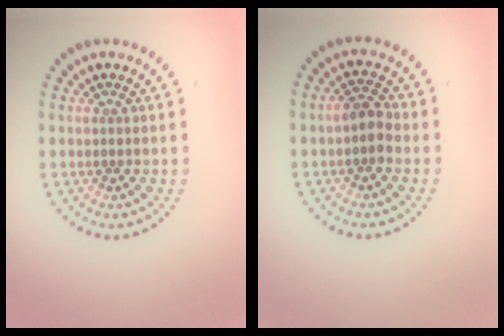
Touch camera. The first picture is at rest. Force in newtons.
{"total": 2.0, "press": 1.9, "slide": 0.7}